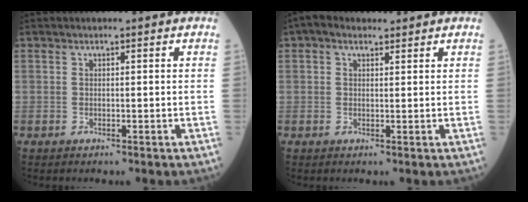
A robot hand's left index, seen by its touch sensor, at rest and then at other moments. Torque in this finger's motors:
{"motor_torque": [0.96, -0.95, 0.24, 0.05]}